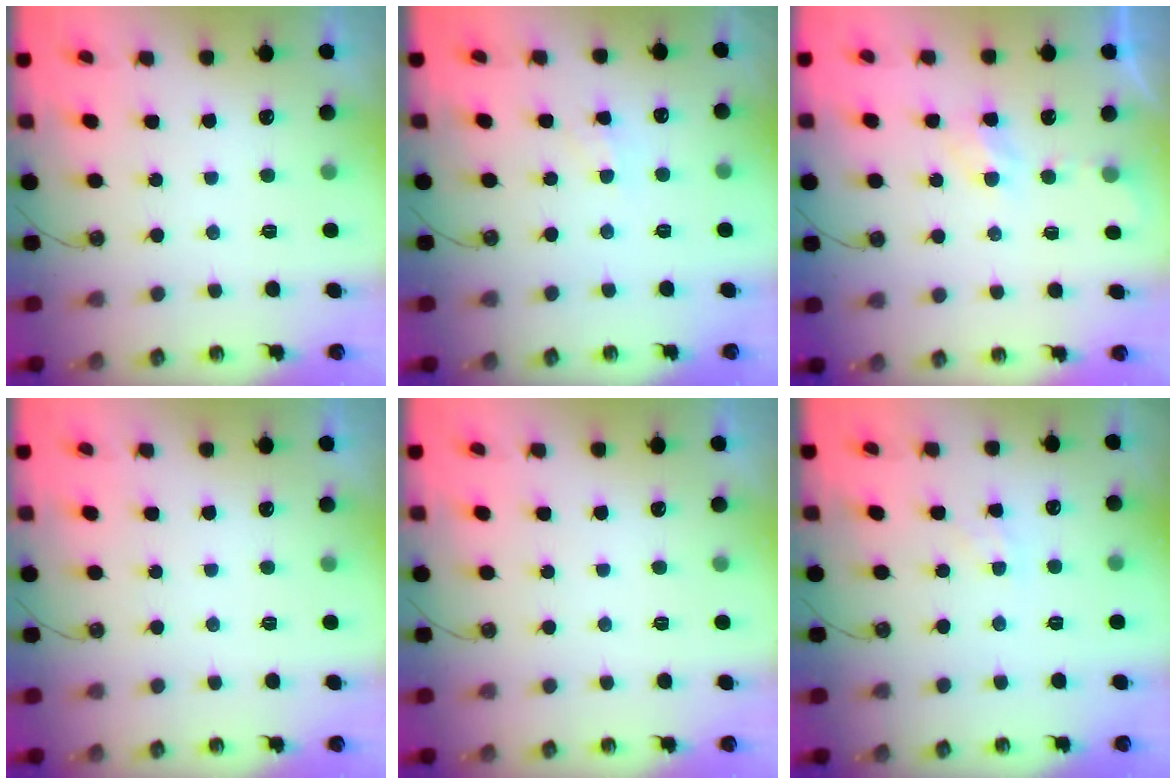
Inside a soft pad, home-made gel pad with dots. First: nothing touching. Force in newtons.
{"total": 4.2, "press": 4.2, "slide": 0.6}
{"total": 4.6, "press": 4.6, "slide": 0.6}
{"total": 0.0}
{"total": 0.0}
{"total": 3.0, "press": 3.0, "slide": 0.4}